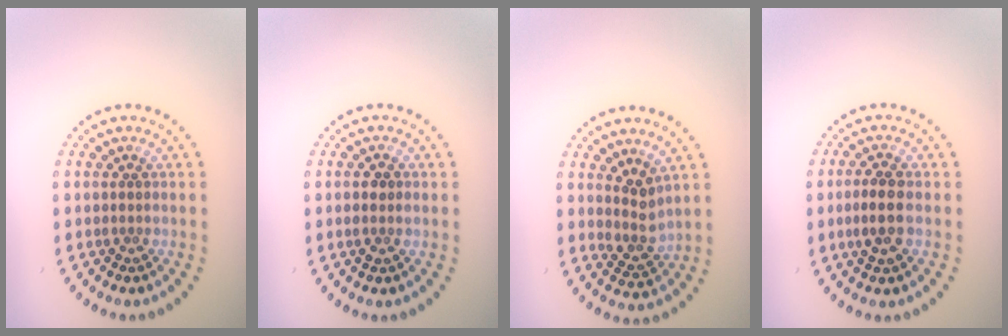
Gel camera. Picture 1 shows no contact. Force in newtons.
{"total": 1.4, "press": 1.3, "slide": 0.3}
{"total": 2.7, "press": 2.1, "slide": 1.7}
{"total": 2.7, "press": 2.6, "slide": 0.6}